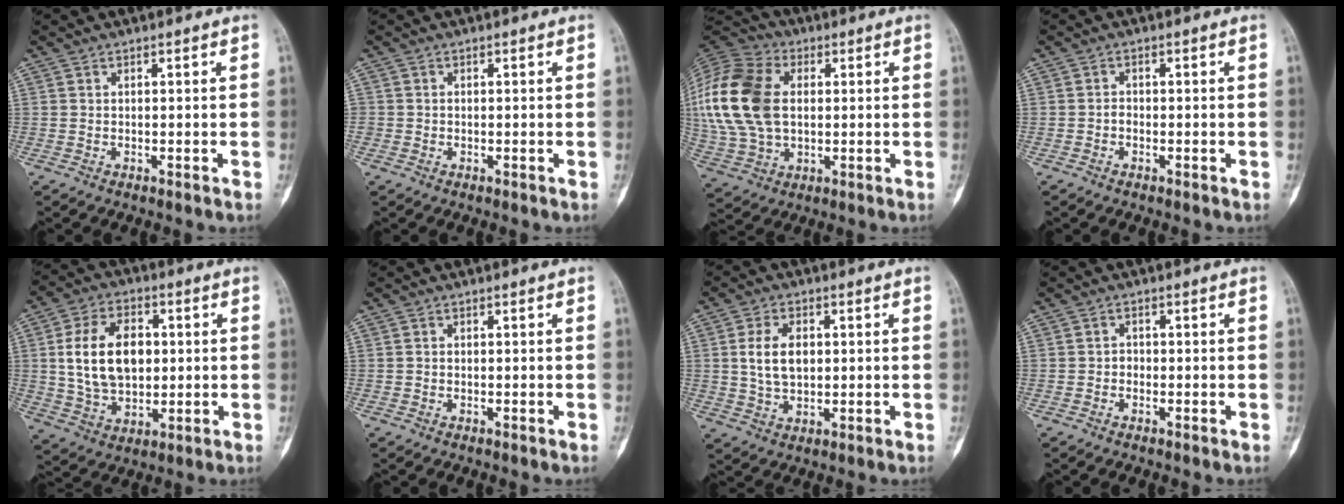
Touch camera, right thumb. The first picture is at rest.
{"total": 0.6, "force": [-0.2, 0.6, 0.0], "torque": [0.003, 0.005, -0.004]}
{"total": 23.3, "force": [2.9, 15.6, 17.0], "torque": [-0.390, 0.009, 0.056]}
{"total": 0.9, "force": [-0.5, 0.6, 0.6], "torque": [-0.006, 0.004, -0.013]}
{"total": 14.6, "force": [1.8, 9.6, 10.8], "torque": [-0.163, 0.000, 0.035]}
{"total": 0.0}
{"total": 7.4, "force": [1.1, 4.7, 5.6], "torque": [-0.093, -0.001, 0.023]}
{"total": 1.1, "force": [-0.5, 0.9, 0.5], "torque": [0.000, 0.005, -0.012]}